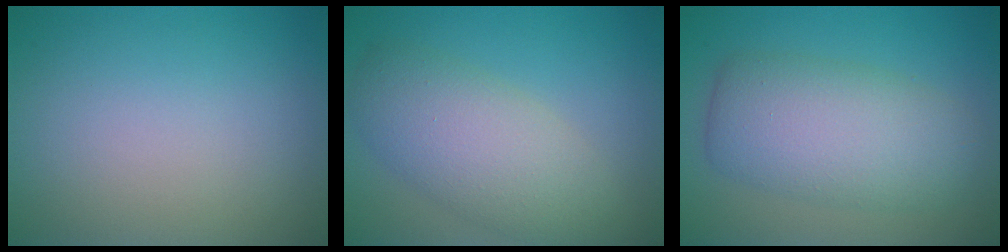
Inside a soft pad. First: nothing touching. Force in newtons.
{"total": 6.1, "press": 6.1, "slide": 0.4}
{"total": 7.0, "press": 7.0, "slide": 0.2}